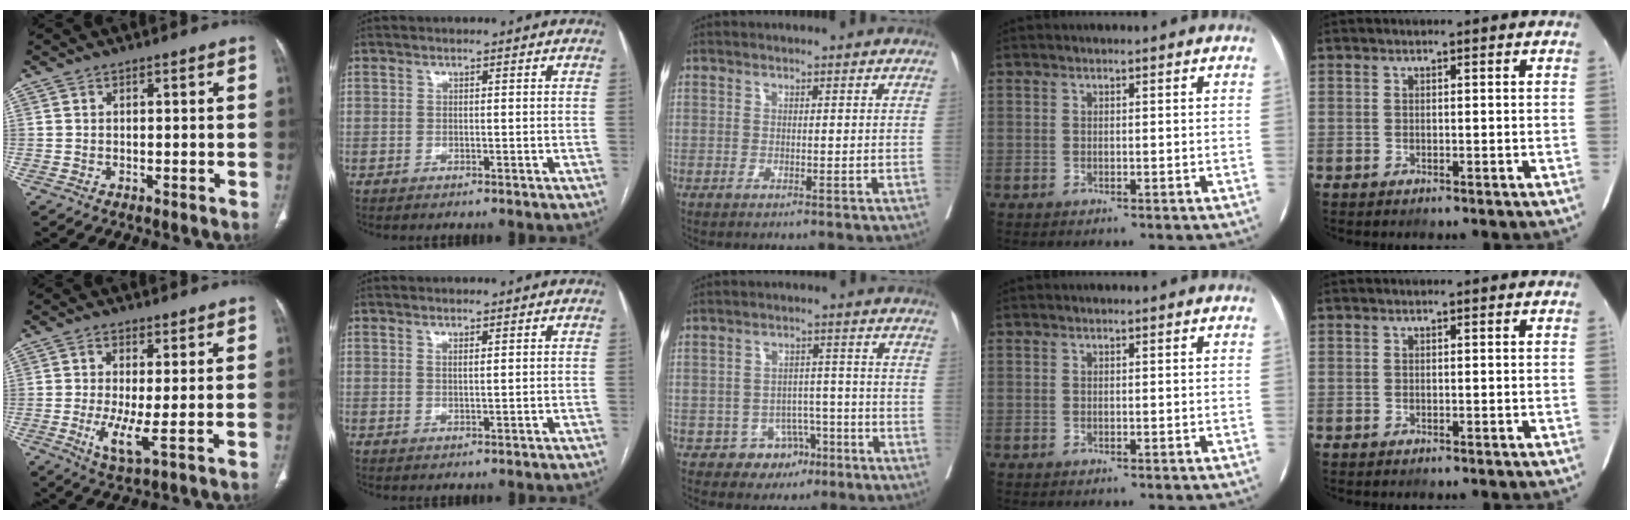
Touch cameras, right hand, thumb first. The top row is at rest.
{"thumb": {"total": 6.1, "force": [-0.3, 1.1, 5.9], "torque": [-0.128, -0.014, -0.009]}, "index": {"total": 1.2, "force": [0.5, 0.3, 1.0], "torque": [-0.020, -0.003, 0.010]}, "middle": {"total": 5.1, "force": [-2.8, 4.2, 0.6], "torque": [0.011, 0.018, -0.035]}}